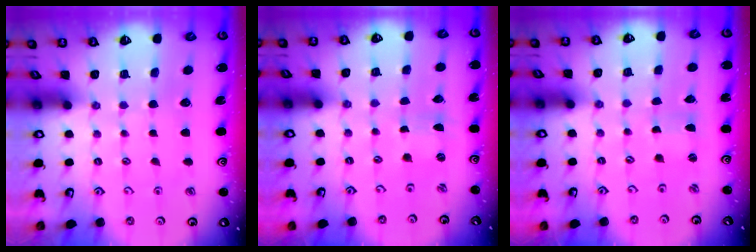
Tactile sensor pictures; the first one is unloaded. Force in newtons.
{"total": 0.0}
{"total": 1.0, "press": 1.0, "slide": 0.1}